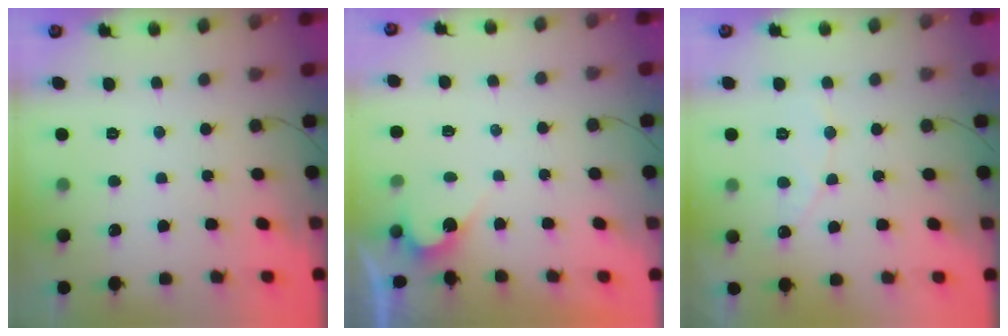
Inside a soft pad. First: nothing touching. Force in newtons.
{"total": 2.7, "press": 2.7, "slide": 0.1}
{"total": 4.9, "press": 4.8, "slide": 0.4}